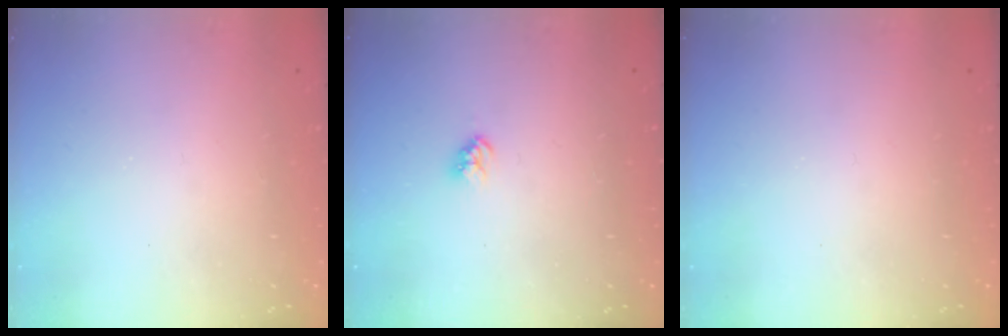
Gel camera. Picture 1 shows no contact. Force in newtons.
{"total": 3.0, "press": 3.0, "slide": 0.3}
{"total": 0.0}